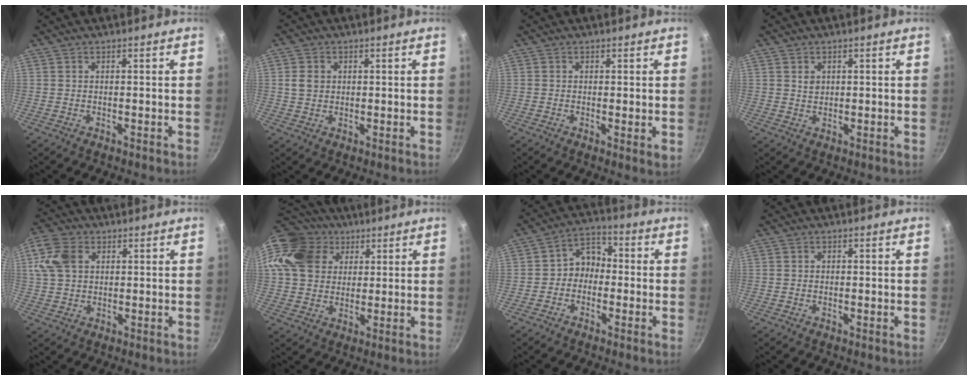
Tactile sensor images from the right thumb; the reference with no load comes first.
{"total": 3.4, "force": [0.7, 2.8, 1.8], "torque": [-0.024, 0.001, 0.011]}
{"total": 1.7, "force": [0.1, 0.4, 1.6], "torque": [-0.025, -0.010, -0.002]}
{"total": 1.8, "force": [0.6, 1.4, 0.8], "torque": [-0.010, 0.000, 0.012]}
{"total": 8.3, "force": [2.2, 6.2, 5.1], "torque": [-0.087, 0.004, 0.033]}
{"total": 16.2, "force": [6.0, 12.8, 7.8], "torque": [-0.131, 0.018, 0.102]}
{"total": 6.3, "force": [-1.2, 5.2, 3.4], "torque": [-0.018, 0.031, -0.037]}
{"total": 0.6, "force": [-0.1, 0.6, 0.2], "torque": [-0.002, 0.003, -0.003]}